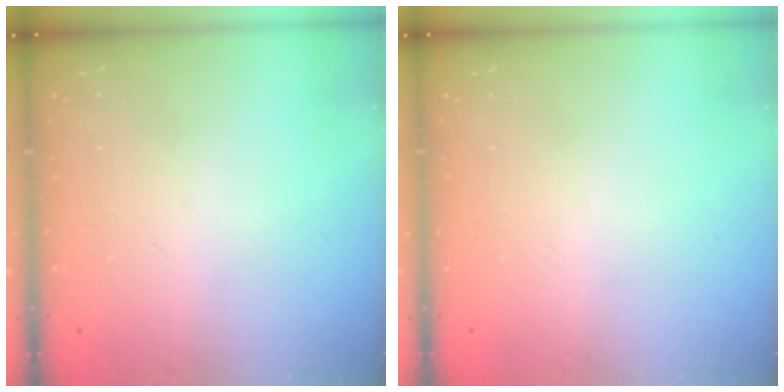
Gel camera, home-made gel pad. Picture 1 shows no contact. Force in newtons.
{"total": 0.0}